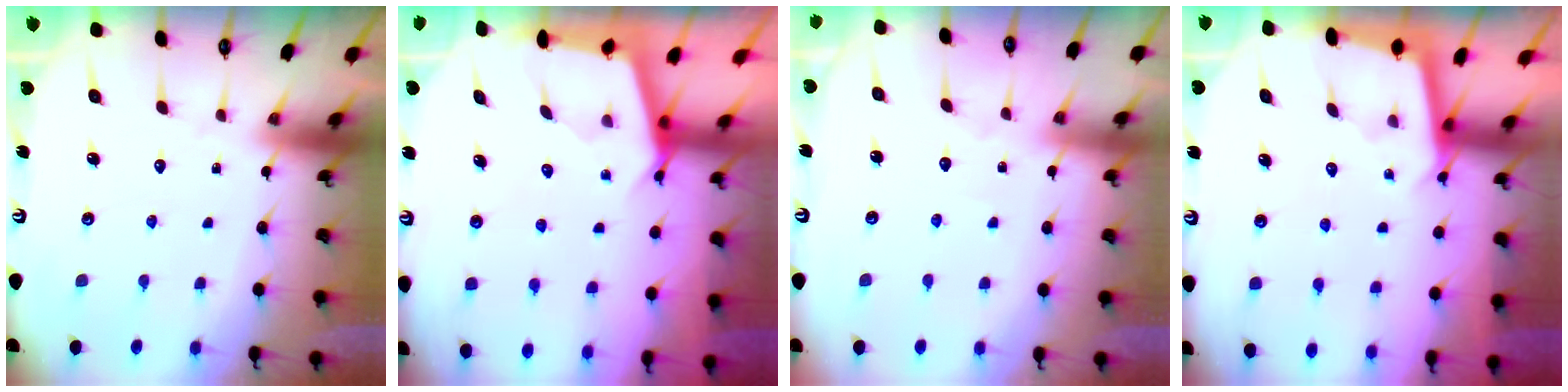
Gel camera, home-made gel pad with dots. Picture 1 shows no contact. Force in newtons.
{"total": 2.6, "press": 2.6, "slide": 0.3}
{"total": 4.0, "press": 3.9, "slide": 0.4}
{"total": 2.4, "press": 2.4, "slide": 0.2}